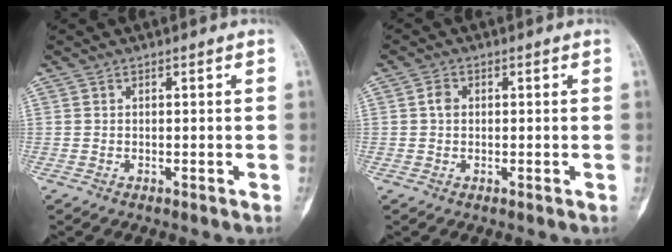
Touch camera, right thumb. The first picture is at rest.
{"total": 2.2, "force": [0.3, 1.7, 1.3], "torque": [-0.019, 0.003, 0.002]}